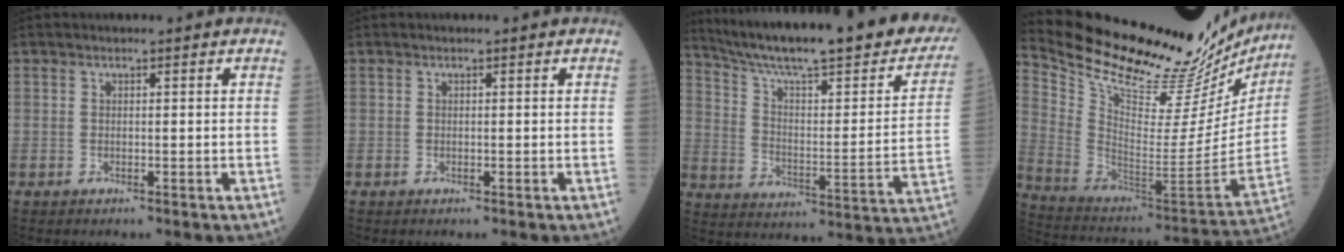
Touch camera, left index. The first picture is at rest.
{"total": 0.0}
{"total": 30.0, "force": [24.8, 4.0, 16.4], "torque": [-0.254, -0.055, 0.333]}
{"total": 31.5, "force": [28.0, 6.8, 12.8], "torque": [-0.220, -0.084, 0.393]}